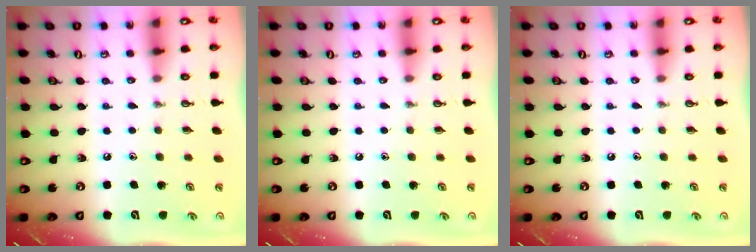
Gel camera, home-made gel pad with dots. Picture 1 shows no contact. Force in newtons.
{"total": 0.0}
{"total": 0.0}